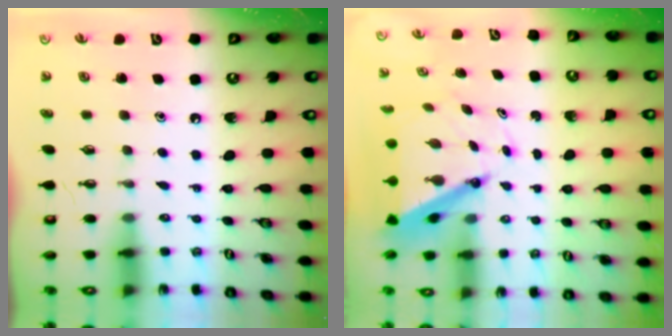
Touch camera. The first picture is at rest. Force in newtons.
{"total": 7.3, "press": 7.3, "slide": 0.7}